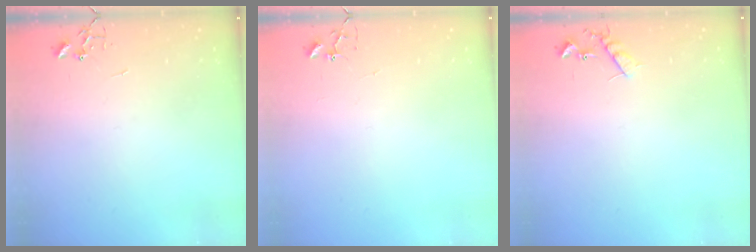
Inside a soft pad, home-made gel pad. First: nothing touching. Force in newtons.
{"total": 3.2, "press": 3.2, "slide": 0.3}
{"total": 7.6, "press": 7.6, "slide": 0.4}